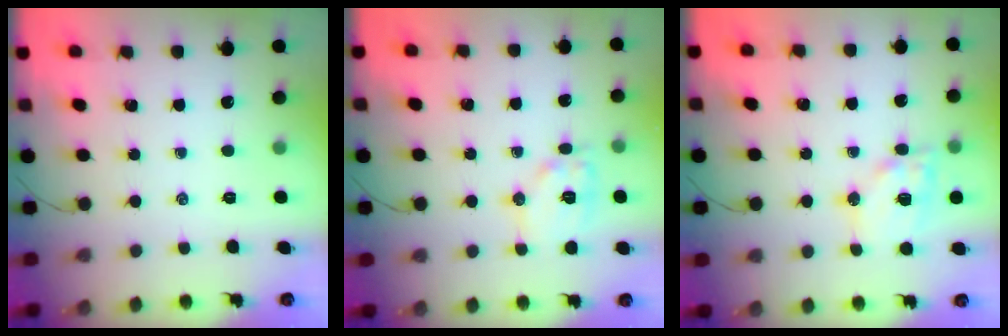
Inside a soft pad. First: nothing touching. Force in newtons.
{"total": 10.7, "press": 10.7, "slide": 0.4}
{"total": 13.2, "press": 13.0, "slide": 2.3}